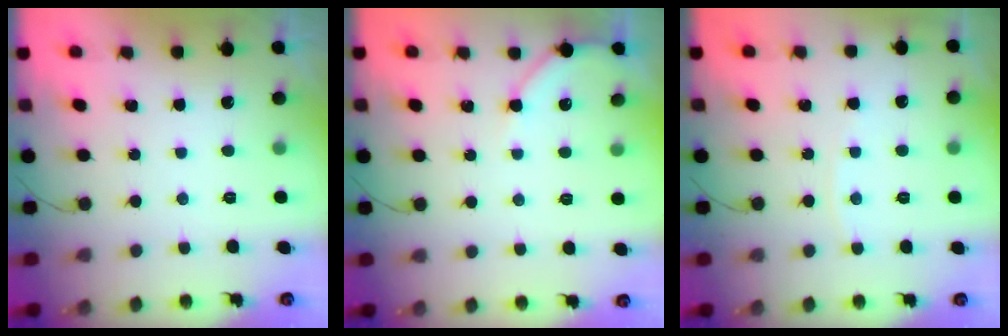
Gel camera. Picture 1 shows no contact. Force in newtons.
{"total": 5.4, "press": 5.4, "slide": 0.6}
{"total": 2.9, "press": 2.8, "slide": 0.4}